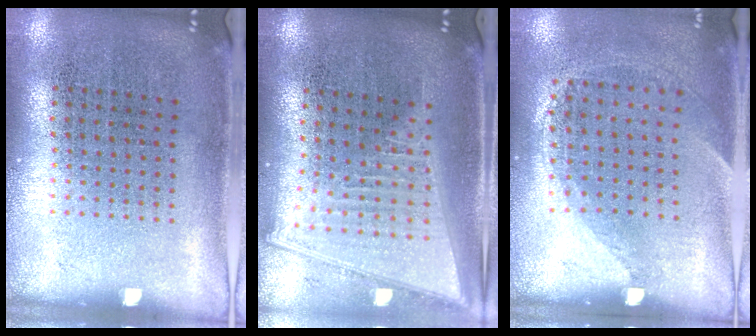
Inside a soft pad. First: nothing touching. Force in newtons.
{"total": 2.1, "press": 1.8, "slide": 1.1}
{"total": 1.4, "press": 0.9, "slide": 1.0}